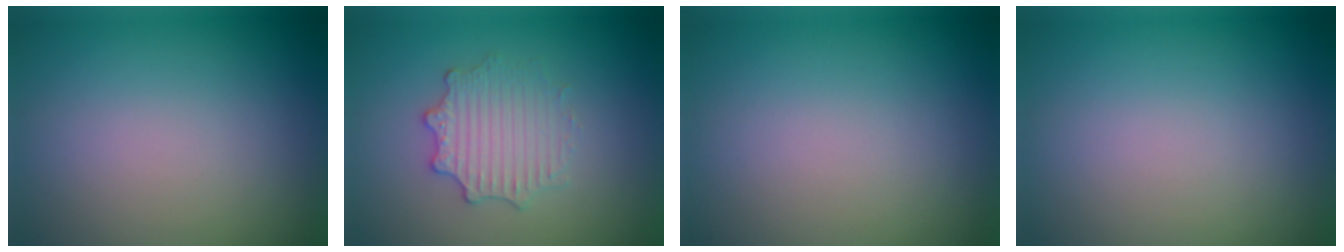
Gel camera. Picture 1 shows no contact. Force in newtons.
{"total": 3.1, "press": 2.9, "slide": 1.0}
{"total": 0.0}
{"total": 0.0}